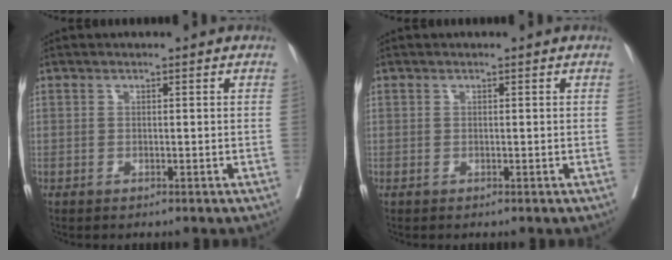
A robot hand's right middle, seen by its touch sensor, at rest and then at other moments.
{"total": 0.0}